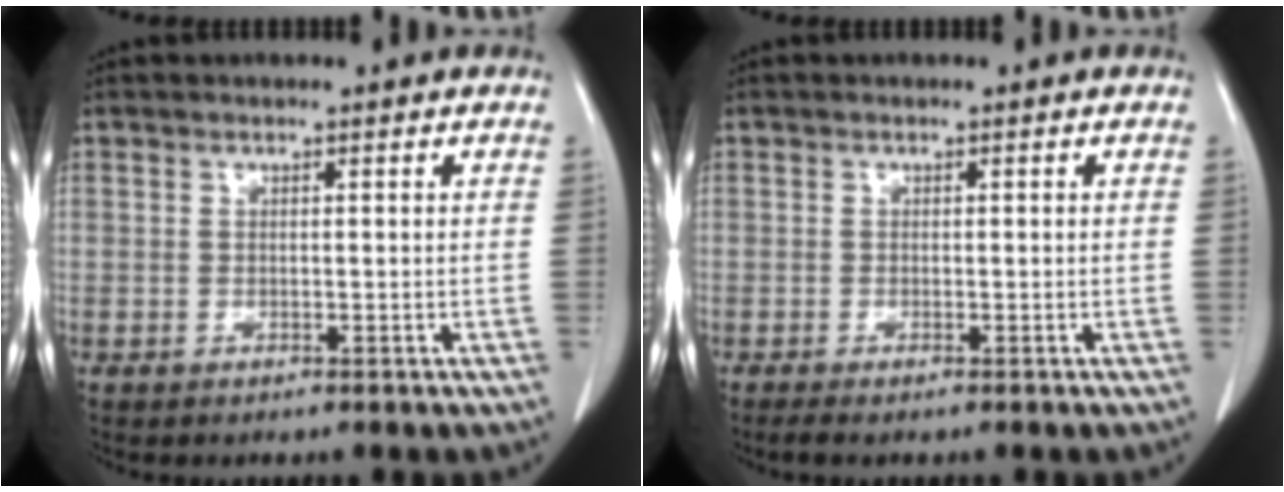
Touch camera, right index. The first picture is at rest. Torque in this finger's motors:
{"motor_torque": [0.15, -0.12, 0.03, -0.01]}